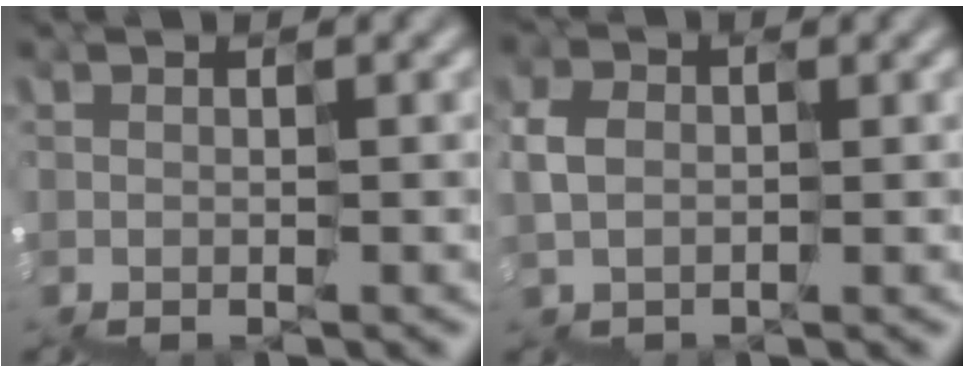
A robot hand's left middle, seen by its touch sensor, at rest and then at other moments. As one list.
[{"total": 0.9, "force": [0.0, 0.8, -0.4], "torque": [-0.004, 0.021, -0.010]}]